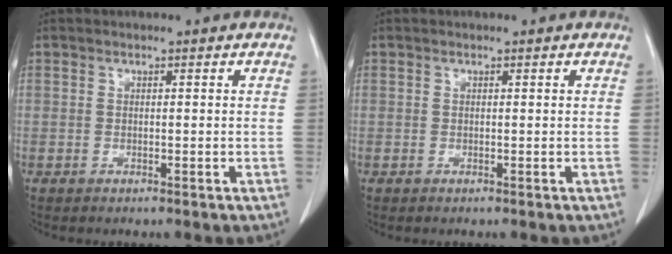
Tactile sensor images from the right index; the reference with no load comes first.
{"total": 0.0}